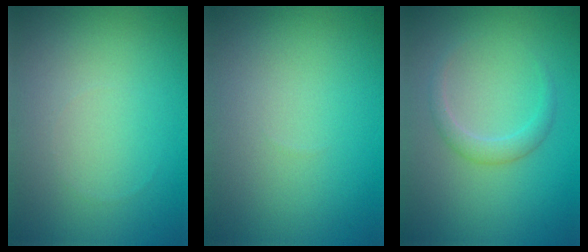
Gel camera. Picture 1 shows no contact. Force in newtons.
{"total": 0.0}
{"total": 1.6, "press": 1.6, "slide": 0.1}